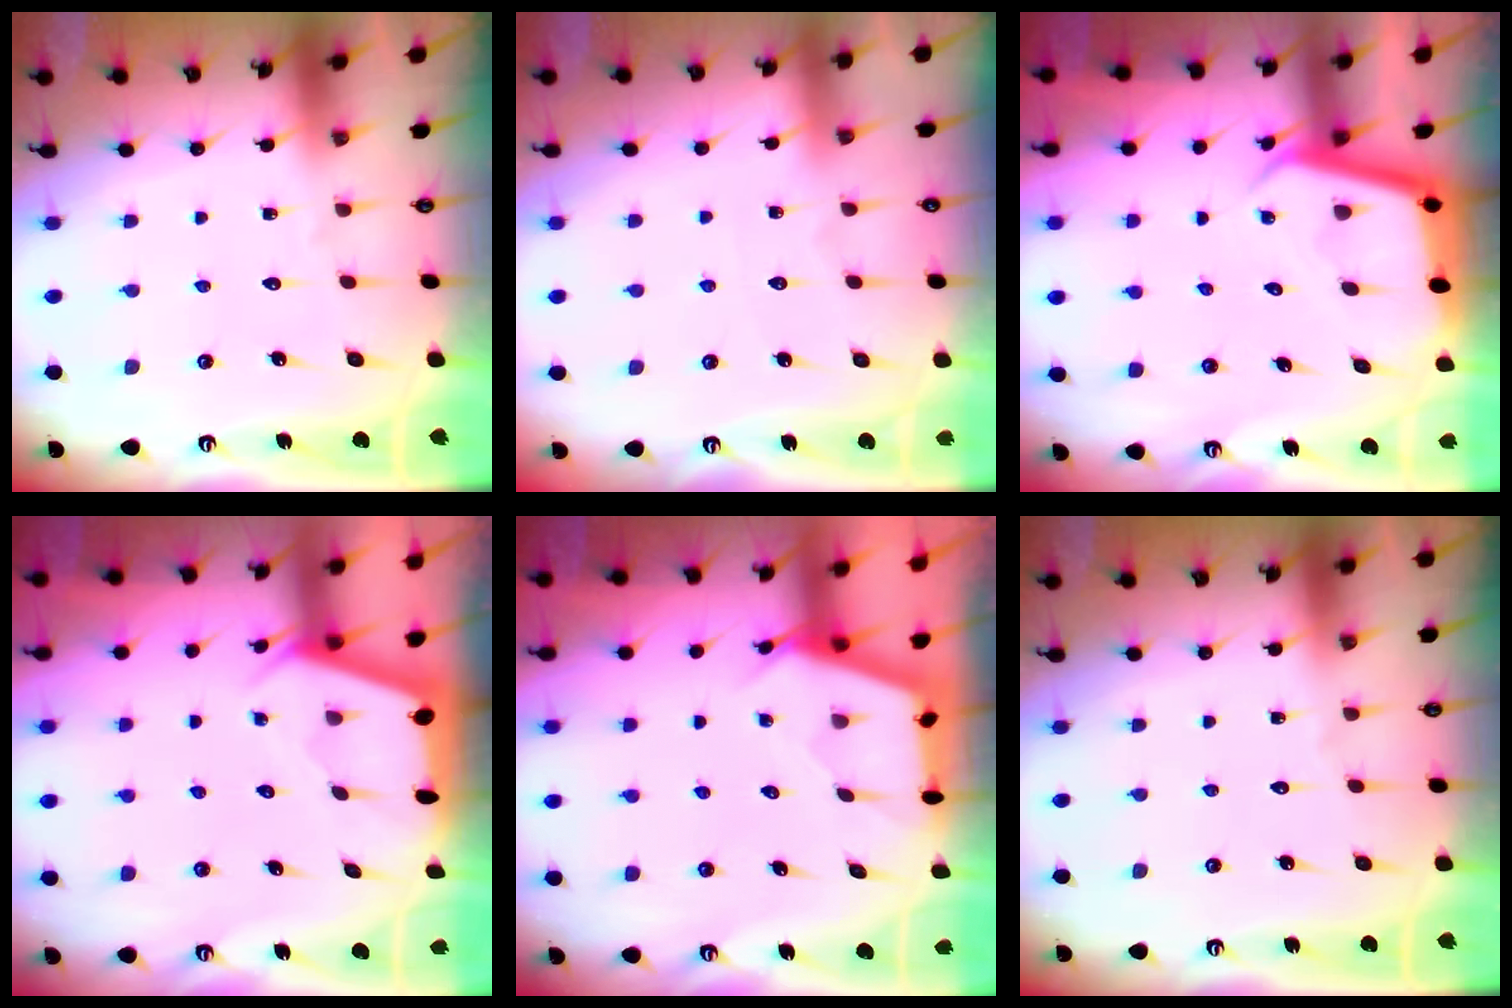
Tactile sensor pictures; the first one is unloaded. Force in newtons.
{"total": 2.4, "press": 2.4, "slide": 0.4}
{"total": 3.8, "press": 3.8, "slide": 0.3}
{"total": 2.2, "press": 2.2, "slide": 0.3}
{"total": 2.9, "press": 2.9, "slide": 0.4}
{"total": 0.0}